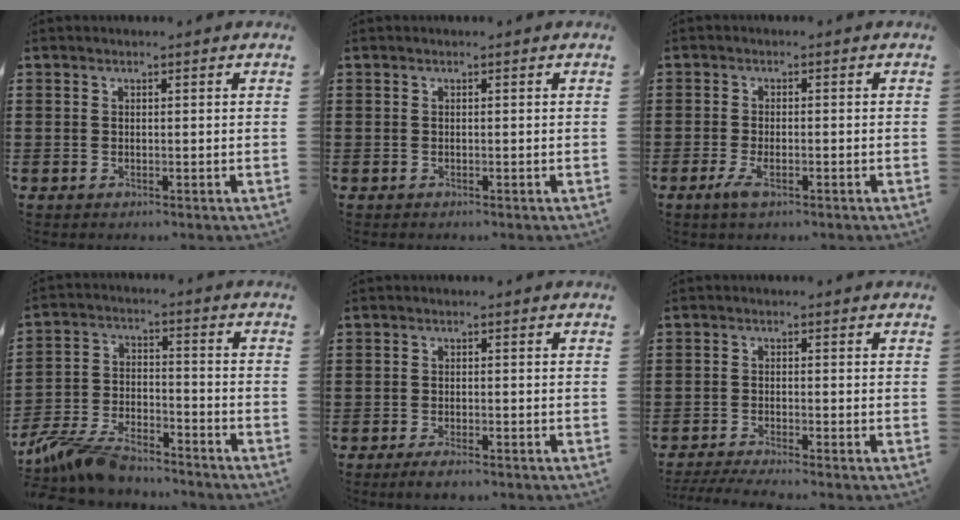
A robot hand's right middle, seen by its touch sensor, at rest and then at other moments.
{"total": 0.0}
{"total": 3.1, "force": [-1.4, 1.0, 2.5], "torque": [-0.058, -0.006, -0.029]}
{"total": 8.6, "force": [-7.9, 1.7, 2.9], "torque": [-0.076, 0.005, -0.157]}
{"total": 1.9, "force": [-1.4, 0.2, 1.2], "torque": [-0.021, 0.000, -0.026]}
{"total": 2.3, "force": [-2.1, -0.1, 0.9], "torque": [-0.022, -0.002, -0.043]}